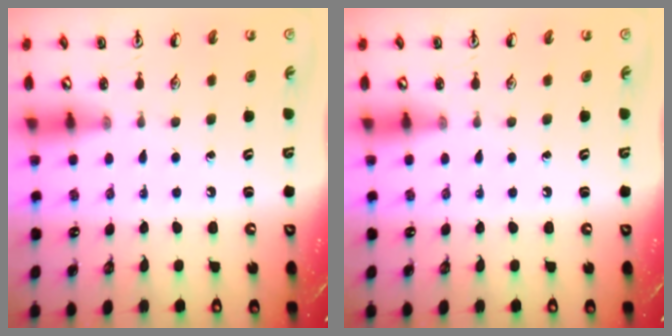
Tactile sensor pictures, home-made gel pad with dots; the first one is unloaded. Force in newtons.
{"total": 0.0}